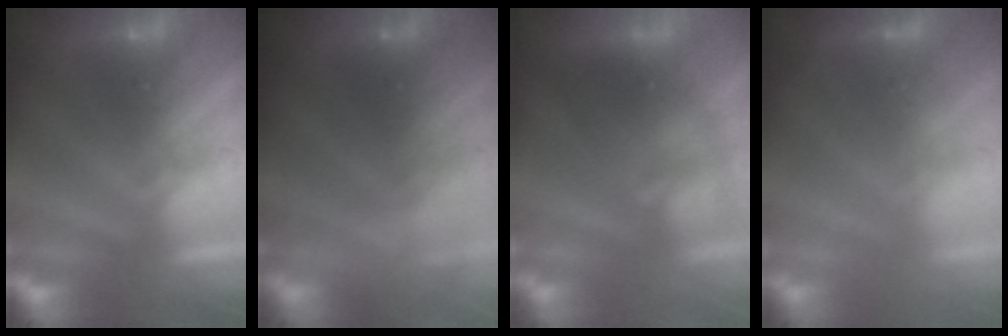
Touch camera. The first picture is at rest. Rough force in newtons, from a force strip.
{"total": 2.8}
{"total": 7.5}
{"total": 2.2}